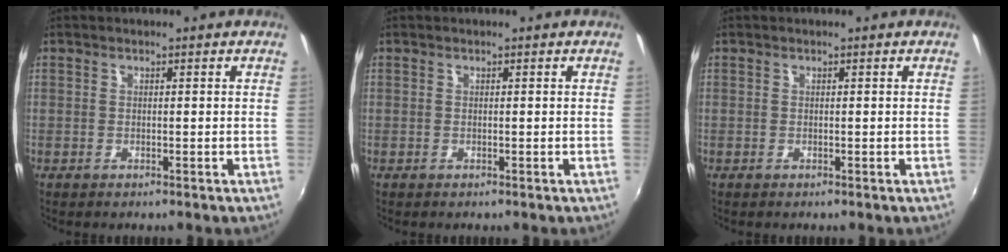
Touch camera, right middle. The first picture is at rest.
{"total": 0.0}
{"total": 0.0}